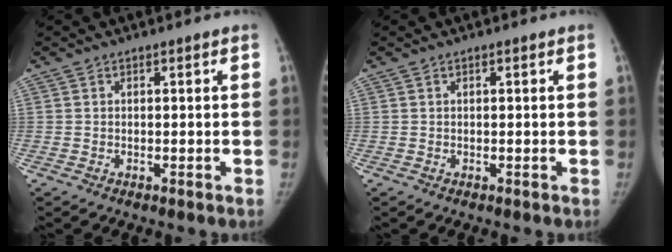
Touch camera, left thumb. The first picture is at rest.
{"total": 0.0}